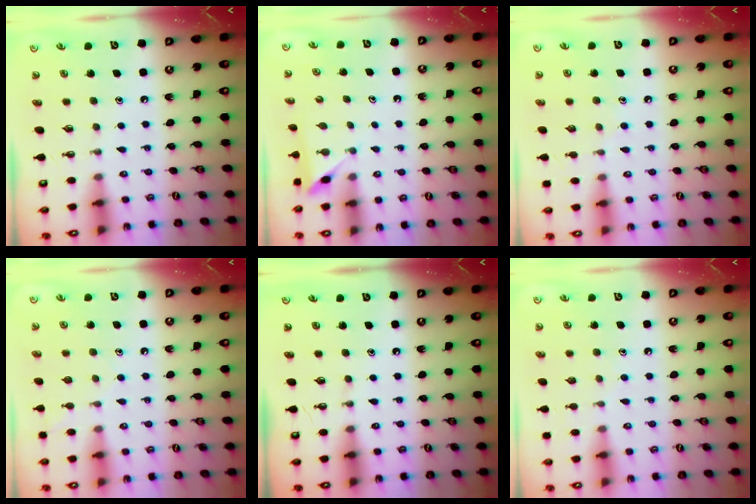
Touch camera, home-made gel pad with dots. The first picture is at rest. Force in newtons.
{"total": 2.1, "press": 2.1, "slide": 0.2}
{"total": 7.7, "press": 7.7, "slide": 0.7}
{"total": 5.3, "press": 5.3, "slide": 0.6}
{"total": 0.0}
{"total": 5.6, "press": 5.6, "slide": 0.7}